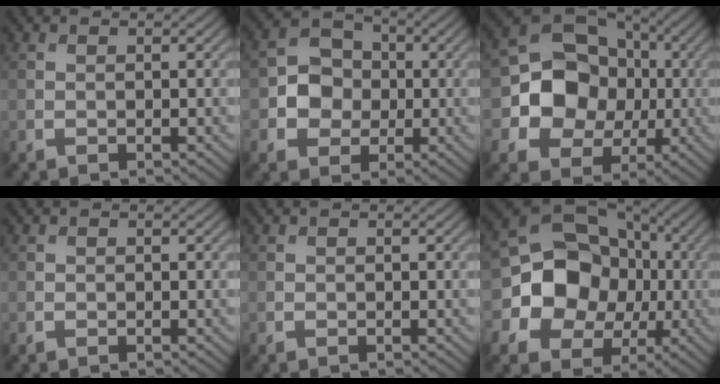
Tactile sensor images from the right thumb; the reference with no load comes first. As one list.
[{"total": 5.5, "force": [-0.5, 4.9, 2.5], "torque": [-0.038, 0.011, -0.023]}, {"total": 11.5, "force": [-0.9, 9.8, 6.1], "torque": [-0.108, 0.000, -0.038]}, {"total": 0.0}, {"total": 0.0}, {"total": 13.9, "force": [-1.5, 12.0, 6.9], "torque": [-0.132, -0.010, -0.044]}]